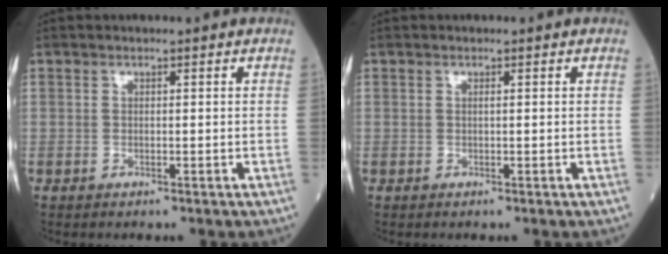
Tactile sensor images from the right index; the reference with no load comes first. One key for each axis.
{"total": 0.0}